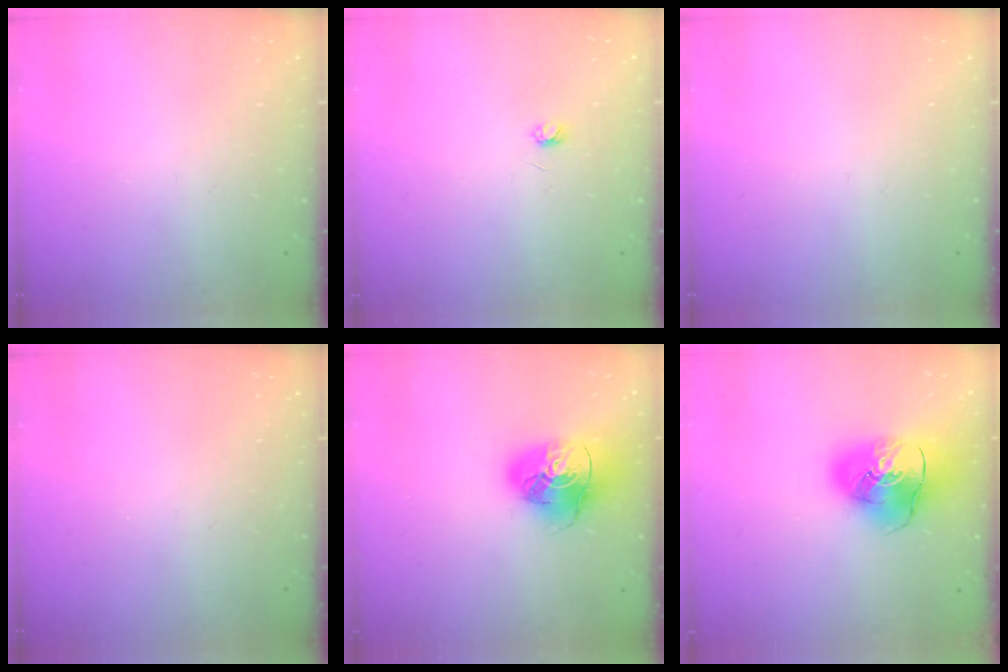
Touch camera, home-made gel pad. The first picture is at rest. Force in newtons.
{"total": 2.9, "press": 2.9, "slide": 0.3}
{"total": 0.0}
{"total": 0.0}
{"total": 17.5, "press": 17.3, "slide": 2.6}
{"total": 15.3, "press": 15.2, "slide": 2.2}